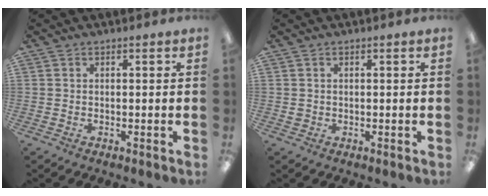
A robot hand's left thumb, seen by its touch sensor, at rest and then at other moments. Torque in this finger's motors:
{"motor_torque": [0.02, 0.11, 0.41, -0.16, -0.01]}